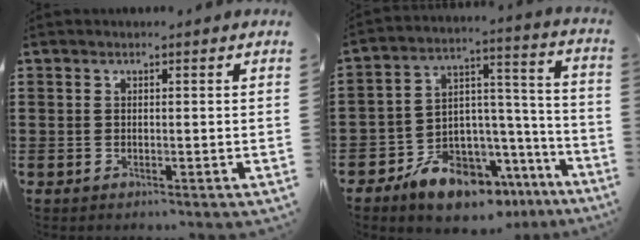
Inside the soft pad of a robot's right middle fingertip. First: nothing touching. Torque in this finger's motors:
{"motor_torque": [1.33, -0.81, 0.67, 0.20]}